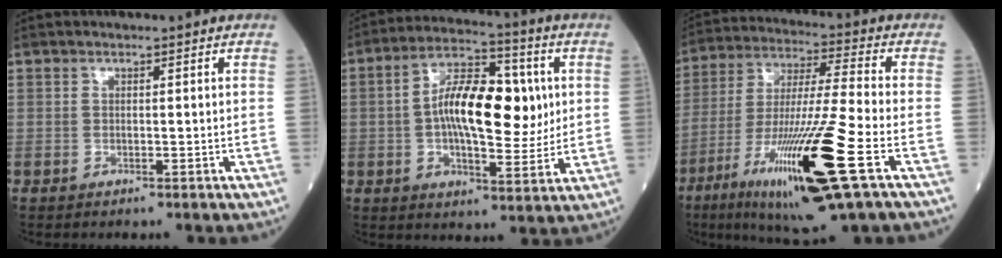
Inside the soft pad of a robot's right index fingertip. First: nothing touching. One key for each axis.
{"total": 14.4, "fx": 1.5, "fy": 5.6, "fz": 13.2, "tx": -0.229, "ty": 0.024, "tz": 0.021}
{"total": 21.0, "fx": -8.9, "fy": 0.5, "fz": 19.0, "tx": -0.375, "ty": -0.044, "tz": -0.161}